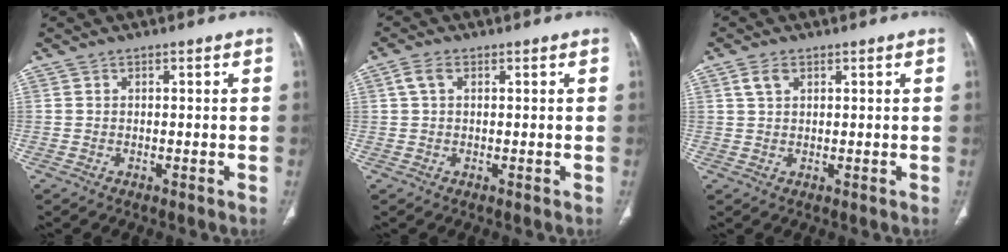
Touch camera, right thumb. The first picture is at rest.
{"total": 2.5, "force": [0.8, 1.5, 1.8], "torque": [-0.045, 0.010, 0.016]}
{"total": 2.6, "force": [1.3, 1.5, 1.7], "torque": [-0.033, 0.004, 0.028]}